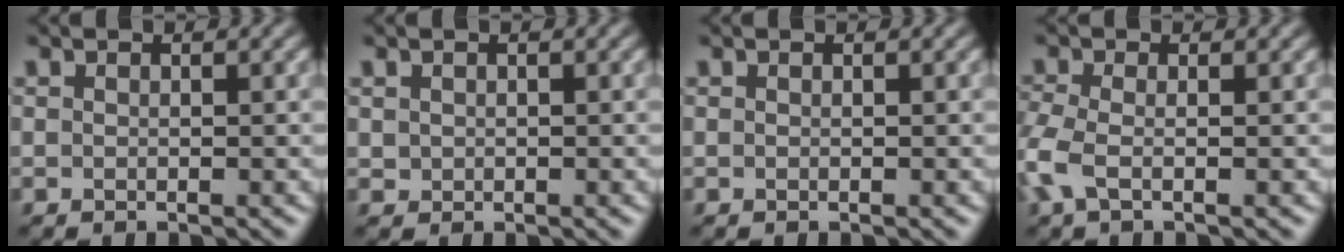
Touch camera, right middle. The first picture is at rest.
{"total": 0.7, "force": [0.2, 0.6, 0.2], "torque": [-0.001, -0.003, 0.007]}
{"total": 0.0}
{"total": 2.9, "force": [-0.9, 1.2, 2.4], "torque": [-0.070, -0.003, -0.029]}